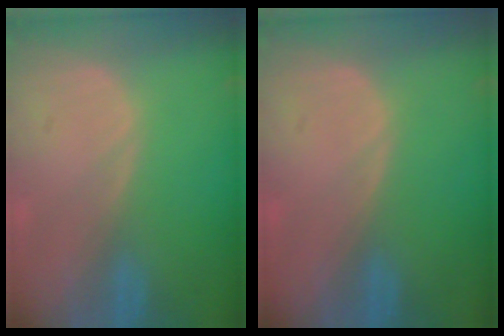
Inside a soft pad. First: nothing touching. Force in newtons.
{"total": 0.0}